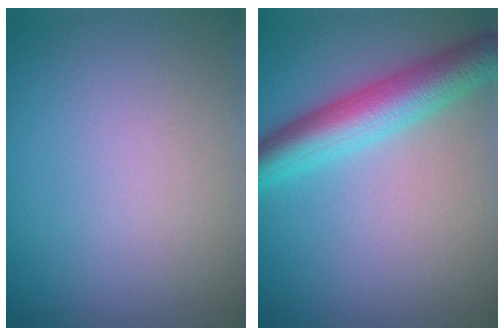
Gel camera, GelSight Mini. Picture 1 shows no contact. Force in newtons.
{"total": 5.9, "press": 5.9, "slide": 0.2}